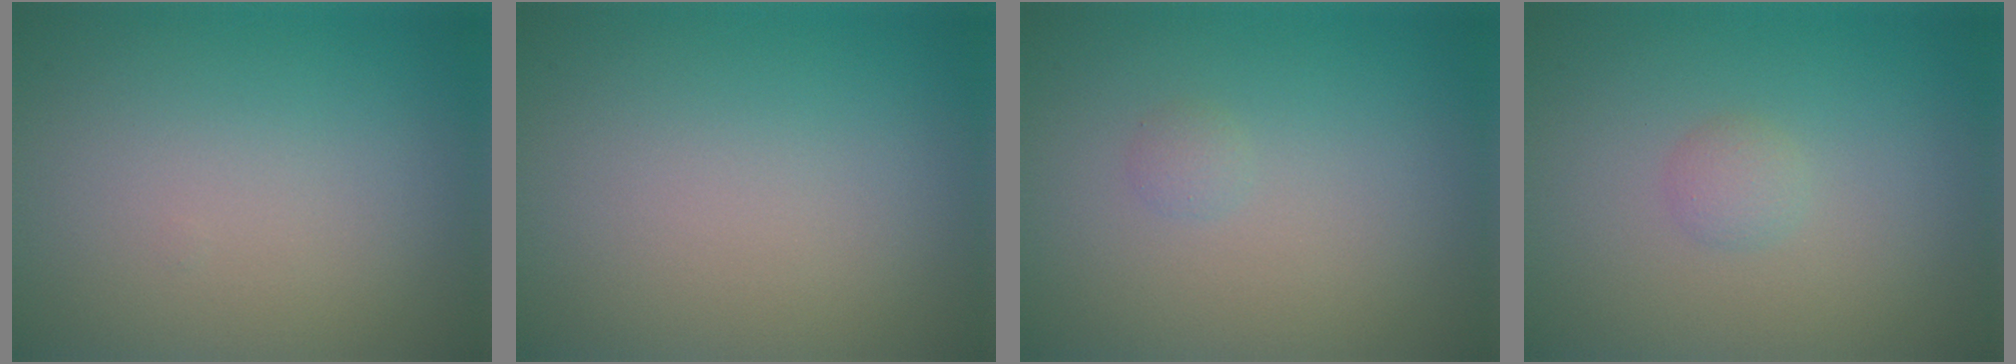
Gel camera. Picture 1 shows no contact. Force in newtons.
{"total": 0.0}
{"total": 0.6, "press": 0.6, "slide": 0.1}
{"total": 1.0, "press": 1.0, "slide": 0.0}